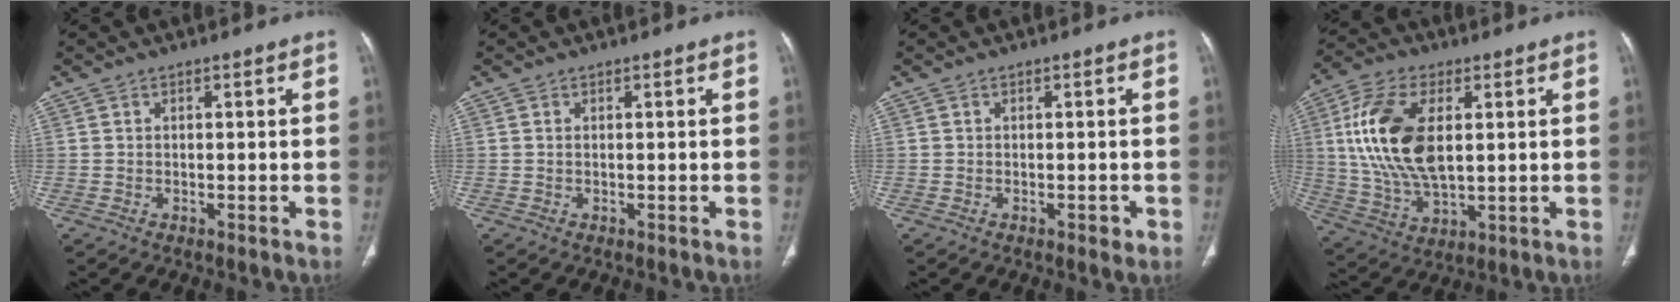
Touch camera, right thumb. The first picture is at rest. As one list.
[{"total": 0.0}, {"total": 1.4, "force": [-0.6, 0.8, 1.0], "torque": [-0.010, 0.000, -0.007]}, {"total": 17.1, "force": [3.1, 9.1, 14.2], "torque": [-0.280, -0.004, 0.061]}]